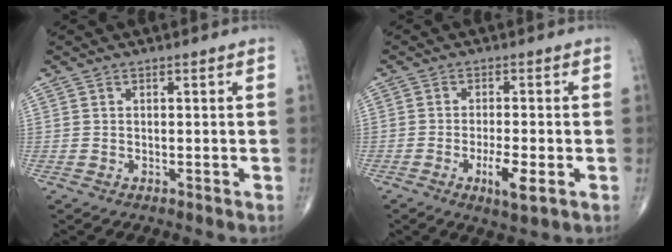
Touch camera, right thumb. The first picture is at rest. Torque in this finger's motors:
{"motor_torque": [3.79, 1.21, 1.54, -1.23, 0.61]}